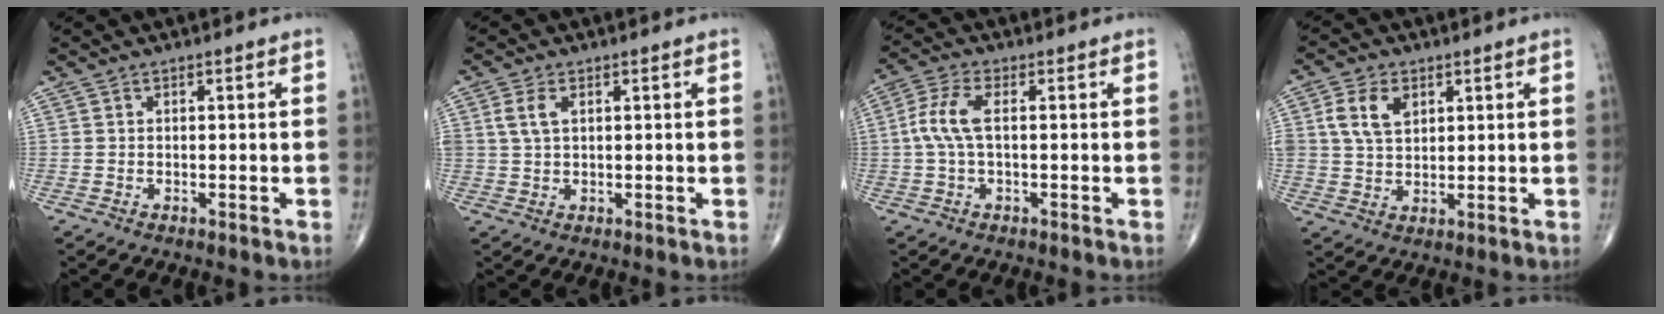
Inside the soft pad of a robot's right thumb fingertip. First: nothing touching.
{"total": 3.7, "force": [1.2, 2.1, 2.8], "torque": [-0.063, 0.004, 0.024]}
{"total": 6.8, "force": [0.5, 3.9, 5.5], "torque": [-0.124, 0.017, 0.005]}
{"total": 7.2, "force": [2.6, 4.7, 4.8], "torque": [-0.084, -0.005, 0.049]}